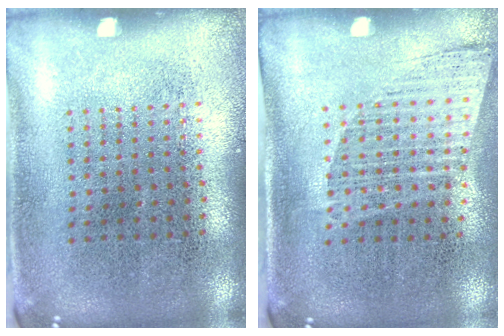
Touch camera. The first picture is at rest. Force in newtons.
{"total": 1.2, "press": 1.0, "slide": 0.7}